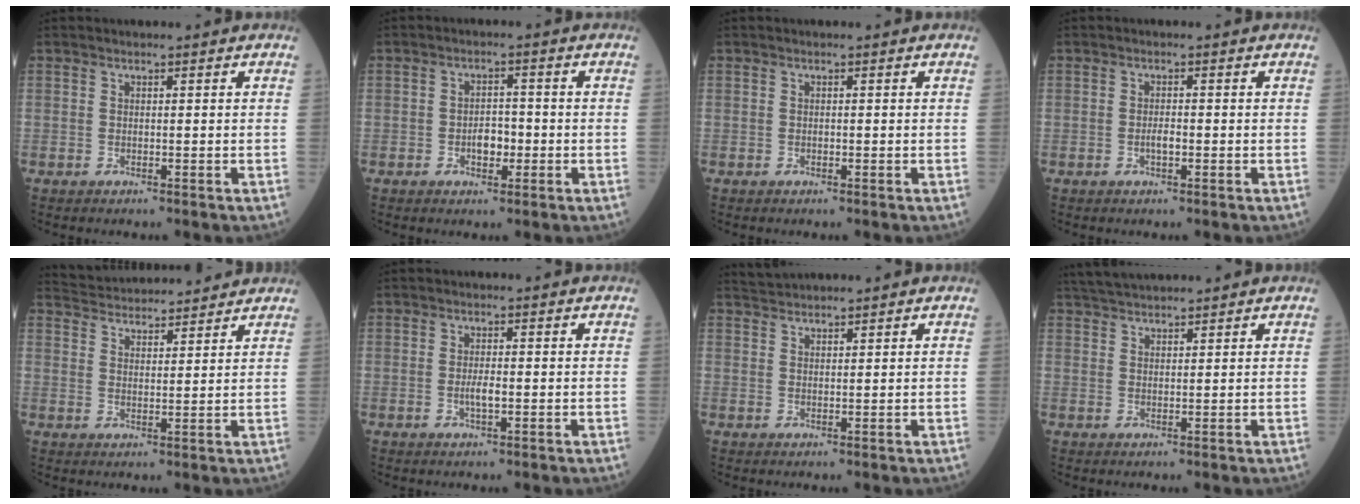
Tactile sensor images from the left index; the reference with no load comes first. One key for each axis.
{"total": 3.1, "fx": -1.1, "fy": 1.7, "fz": 2.3, "tx": -0.029, "ty": 0.004, "tz": -0.016}
{"total": 0.0}
{"total": 1.3, "fx": -0.5, "fy": 0.4, "fz": 1.1, "tx": -0.018, "ty": 0.000, "tz": -0.009}
{"total": 12.8, "fx": 12.3, "fy": 2.0, "fz": 3.0, "tx": -0.047, "ty": 0.032, "tz": 0.184}
{"total": 1.8, "fx": -0.5, "fy": 0.4, "fz": 1.7, "tx": -0.029, "ty": -0.002, "tz": -0.006}
{"total": 3.5, "fx": 3.4, "fy": 0.0, "fz": 0.6, "tx": -0.011, "ty": 0.031, "tz": 0.067}
{"total": 6.5, "fx": 6.0, "fy": 0.7, "fz": 2.3, "tx": -0.038, "ty": 0.036, "tz": 0.108}